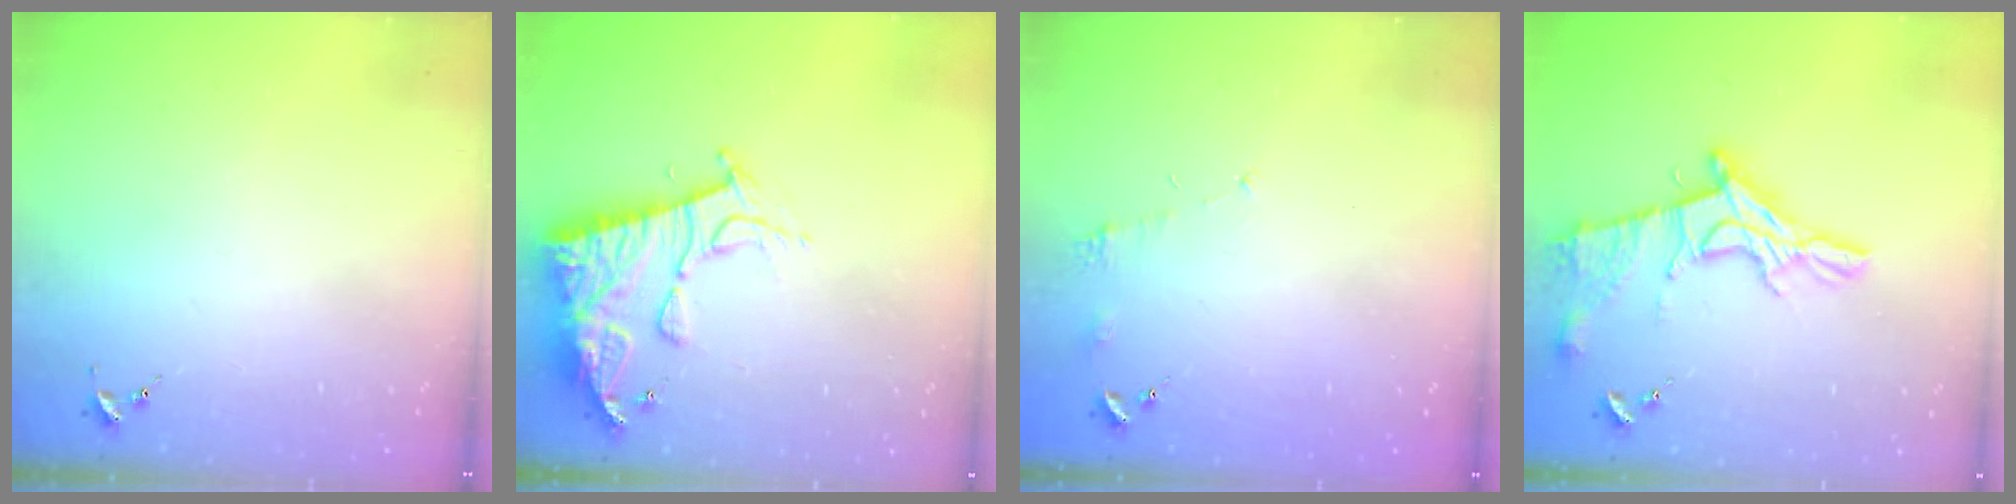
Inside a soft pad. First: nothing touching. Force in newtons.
{"total": 15.1, "press": 15.0, "slide": 1.6}
{"total": 5.2, "press": 5.2, "slide": 0.5}
{"total": 15.5, "press": 15.5, "slide": 1.1}